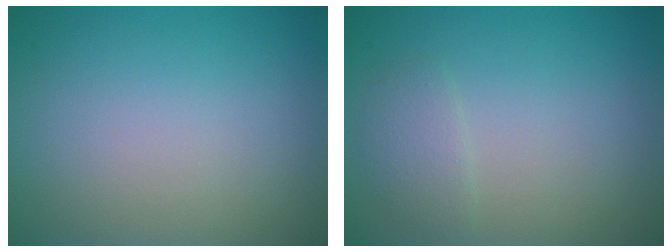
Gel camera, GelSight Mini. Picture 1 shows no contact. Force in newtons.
{"total": 1.5, "press": 1.5, "slide": 0.0}